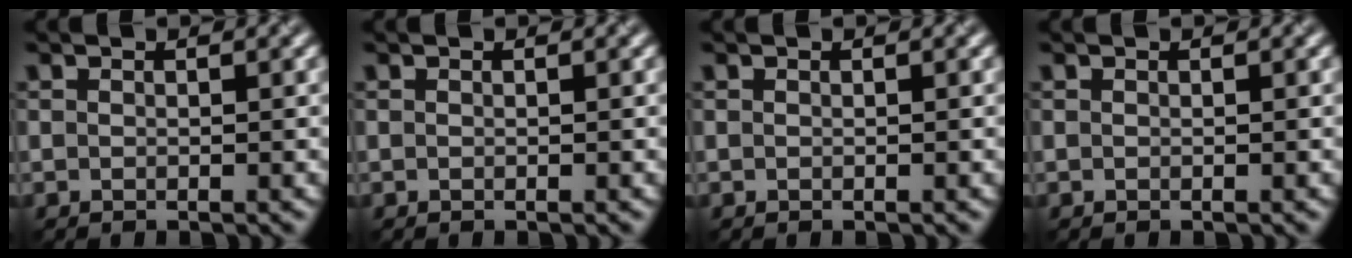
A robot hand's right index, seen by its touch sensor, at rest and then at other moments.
{"total": 0.0}
{"total": 0.0}
{"total": 0.0}